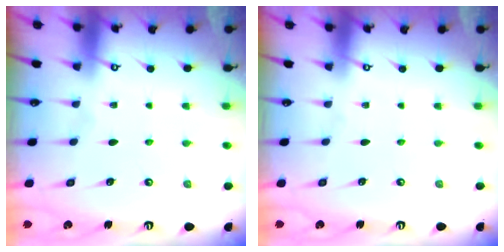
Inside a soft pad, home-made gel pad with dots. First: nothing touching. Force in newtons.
{"total": 0.0}